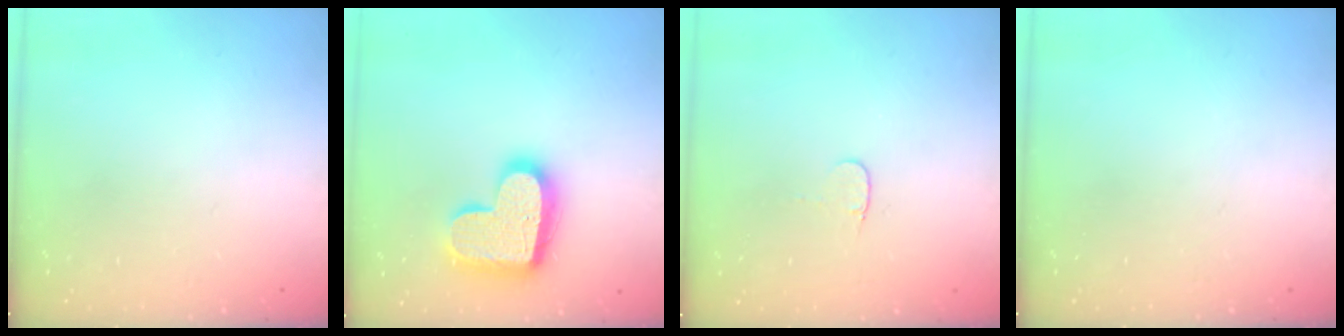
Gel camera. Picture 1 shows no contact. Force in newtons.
{"total": 17.7, "press": 17.6, "slide": 1.3}
{"total": 3.3, "press": 3.3, "slide": 0.4}
{"total": 0.0}